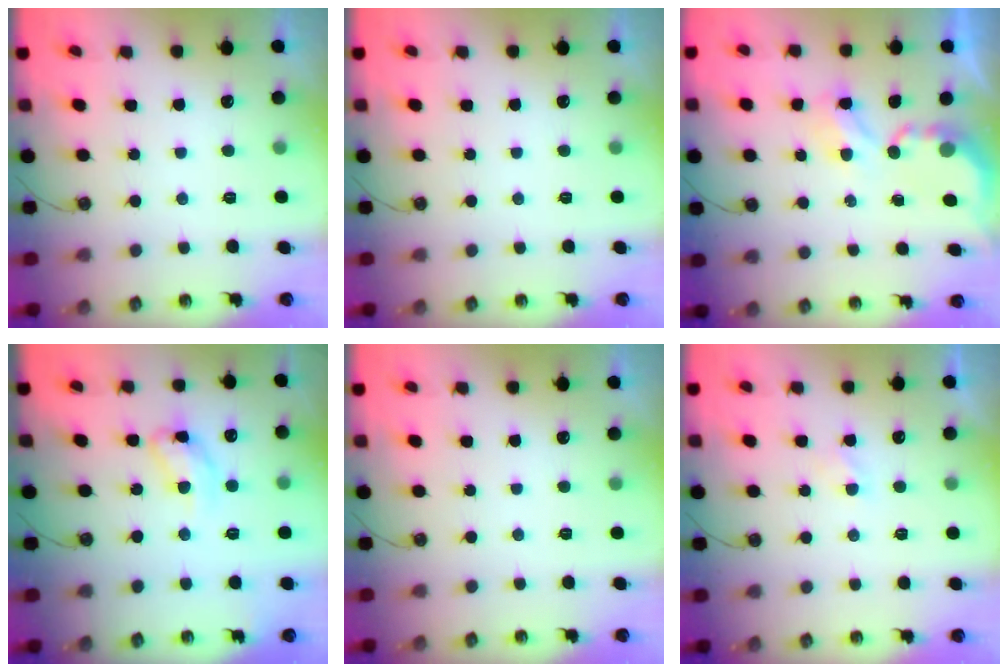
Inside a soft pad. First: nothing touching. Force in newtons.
{"total": 0.0}
{"total": 4.0, "press": 4.0, "slide": 0.3}
{"total": 11.4, "press": 11.3, "slide": 0.8}
{"total": 0.0}
{"total": 1.4, "press": 1.4, "slide": 0.3}